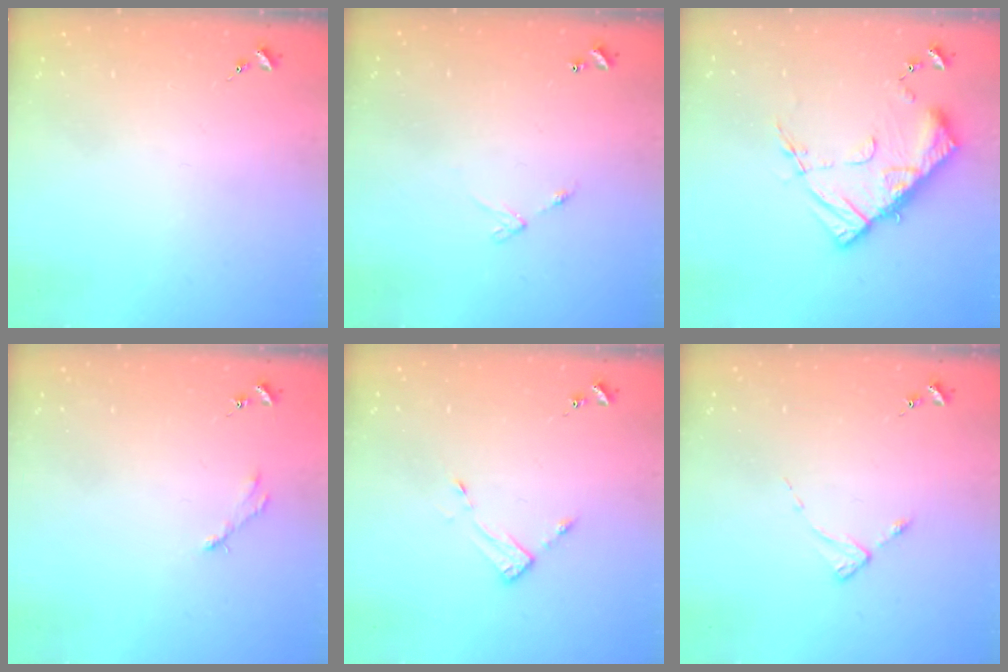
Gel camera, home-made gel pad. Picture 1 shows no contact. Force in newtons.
{"total": 4.6, "press": 4.6, "slide": 0.5}
{"total": 14.8, "press": 14.7, "slide": 1.4}
{"total": 2.5, "press": 2.5, "slide": 0.3}
{"total": 3.2, "press": 3.2, "slide": 0.3}
{"total": 2.6, "press": 2.6, "slide": 0.3}